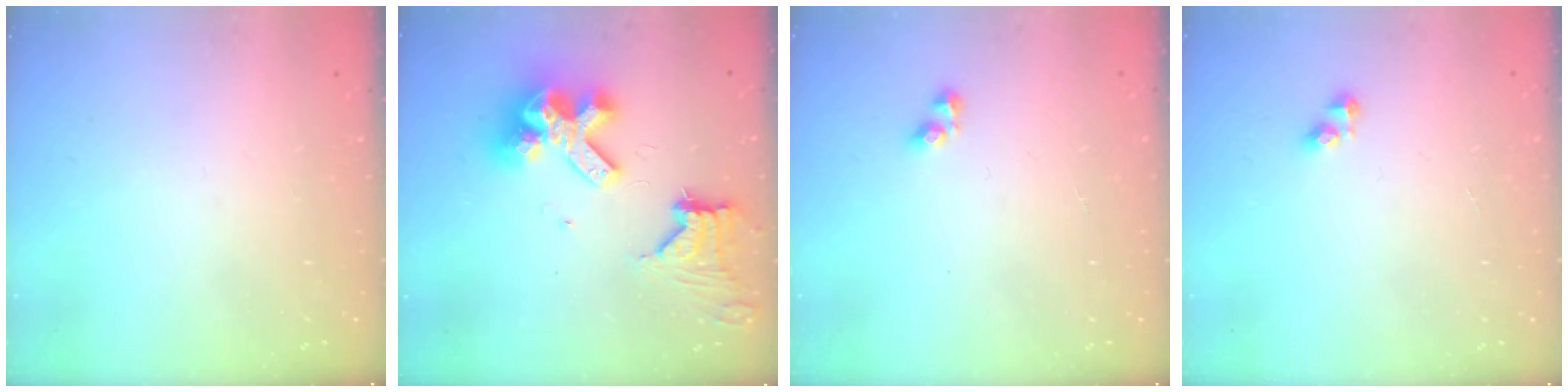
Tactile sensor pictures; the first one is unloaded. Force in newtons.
{"total": 14.9, "press": 14.8, "slide": 1.6}
{"total": 3.2, "press": 3.2, "slide": 0.4}
{"total": 3.1, "press": 3.0, "slide": 0.4}